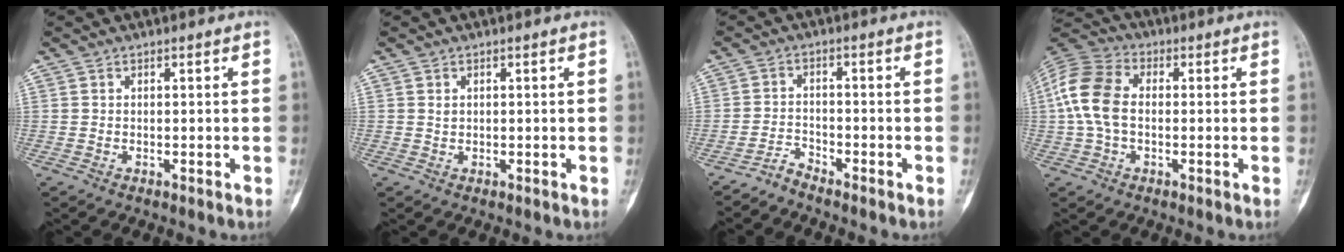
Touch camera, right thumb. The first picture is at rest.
{"total": 0.9, "force": [0.3, 0.7, 0.4], "torque": [0.001, 0.002, 0.005]}
{"total": 2.5, "force": [-2.5, 0.2, 0.2], "torque": [-0.003, 0.007, -0.053]}
{"total": 11.3, "force": [0.0, 7.6, 8.4], "torque": [-0.176, 0.029, -0.011]}